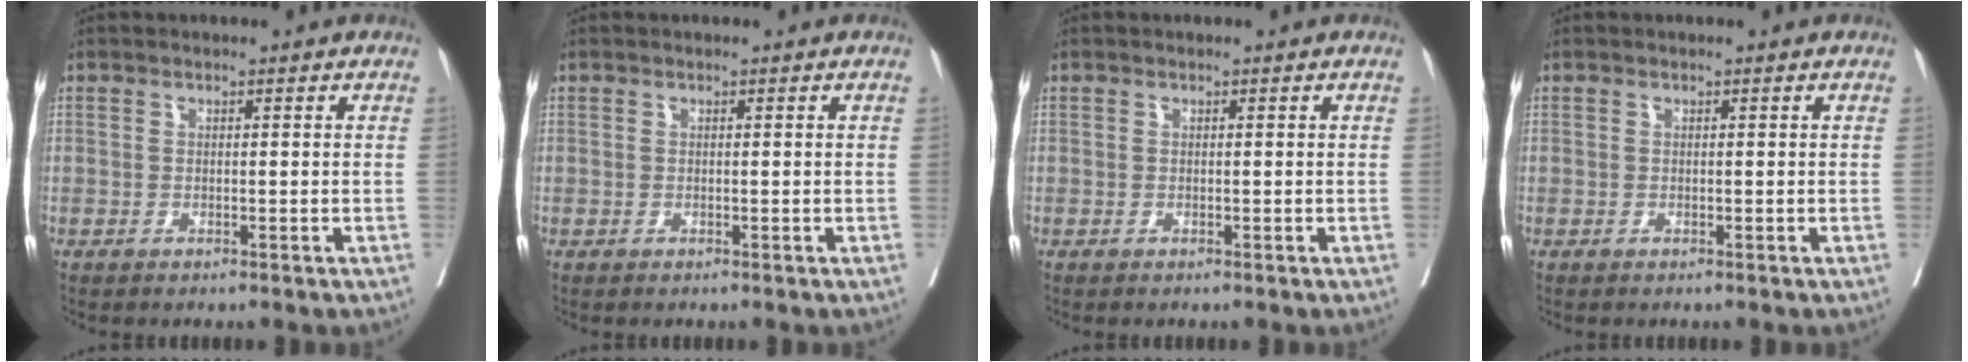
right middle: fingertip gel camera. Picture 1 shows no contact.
{"total": 0.0}
{"total": 0.0}
{"total": 0.0}